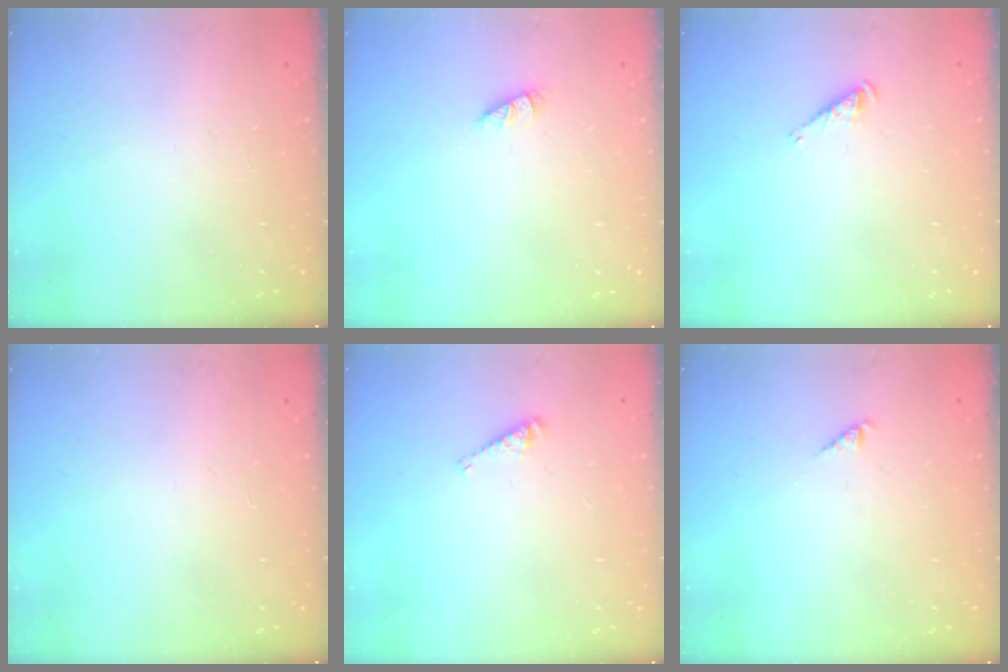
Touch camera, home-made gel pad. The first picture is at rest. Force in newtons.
{"total": 1.0, "press": 1.0, "slide": 0.2}
{"total": 2.9, "press": 2.9, "slide": 0.5}
{"total": 0.0}
{"total": 3.5, "press": 3.5, "slide": 0.2}
{"total": 2.6, "press": 2.6, "slide": 0.4}